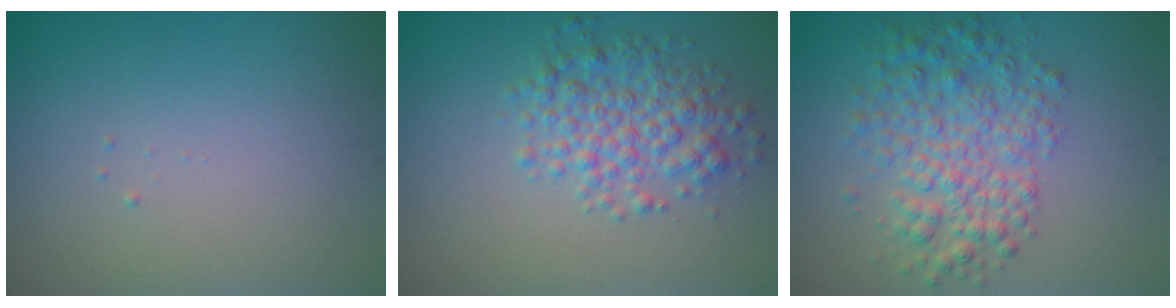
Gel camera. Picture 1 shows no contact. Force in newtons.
{"total": 4.2, "press": 4.2, "slide": 0.0}
{"total": 5.1, "press": 5.1, "slide": 0.0}